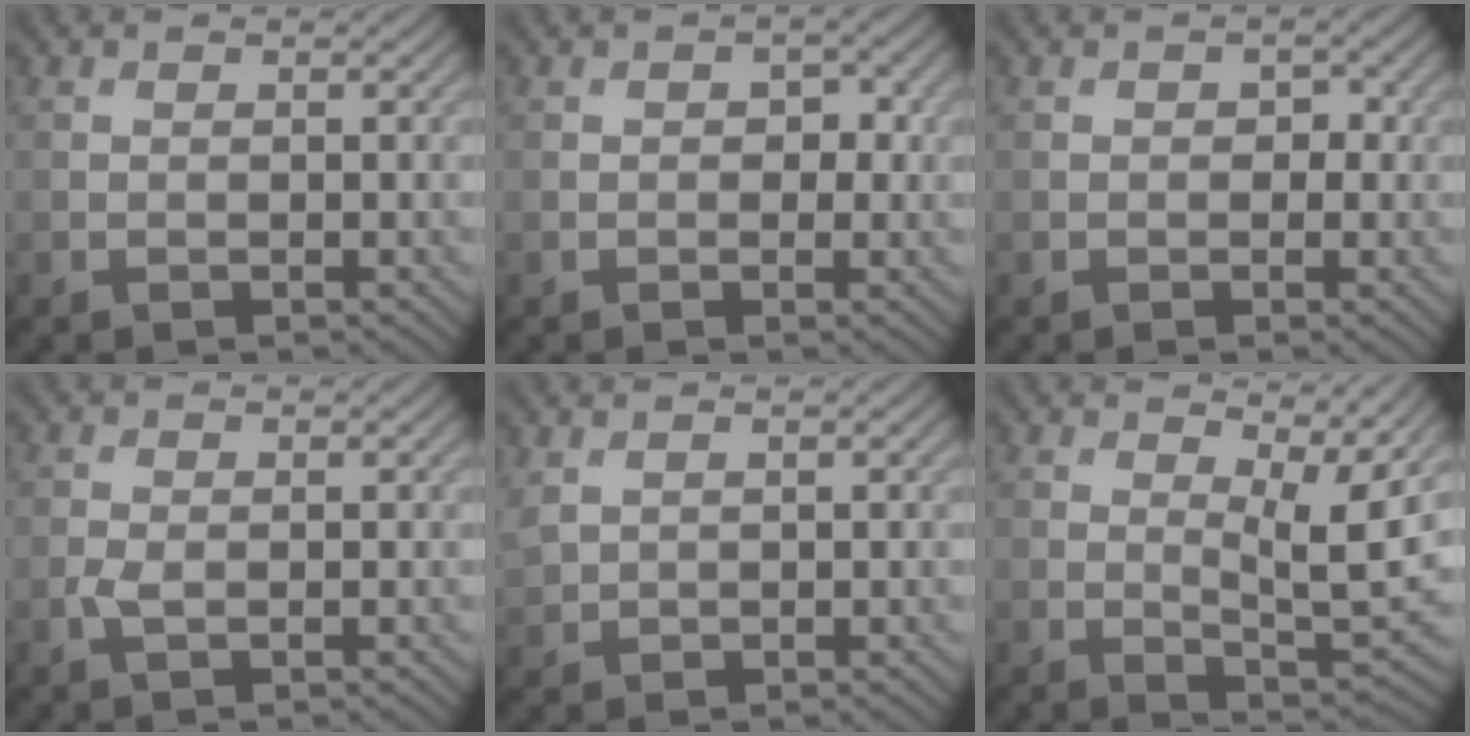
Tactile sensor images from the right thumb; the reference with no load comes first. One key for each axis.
{"total": 2.0, "fx": 0.0, "fy": 1.4, "fz": 1.4, "tx": -0.020, "ty": -0.004, "tz": -0.004}
{"total": 1.3, "fx": -0.1, "fy": 1.0, "fz": 0.8, "tx": -0.011, "ty": -0.005, "tz": -0.005}
{"total": 1.4, "fx": -0.3, "fy": 0.6, "fz": 1.2, "tx": -0.031, "ty": -0.001, "tz": -0.008}
{"total": 2.2, "fx": 1.4, "fy": 1.3, "fz": 1.2, "tx": -0.042, "ty": 0.005, "tz": 0.035}
{"total": 7.2, "fx": 3.6, "fy": 1.8, "fz": 5.9, "tx": -0.095, "ty": -0.005, "tz": 0.059}